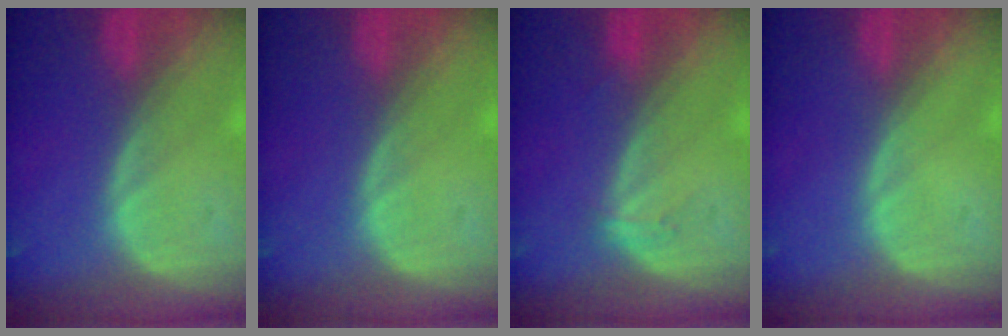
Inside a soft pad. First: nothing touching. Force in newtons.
{"total": 0.0}
{"total": 1.1, "press": 1.1, "slide": 0.1}
{"total": 0.0}